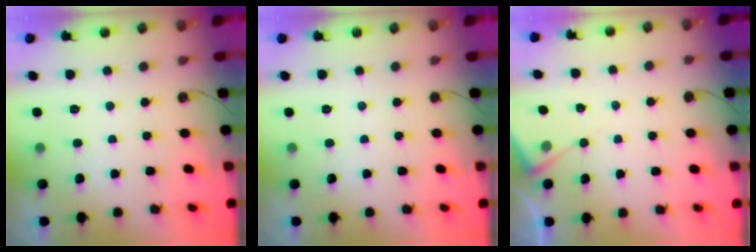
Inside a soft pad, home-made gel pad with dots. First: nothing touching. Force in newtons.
{"total": 0.0}
{"total": 5.1, "press": 5.1, "slide": 0.6}